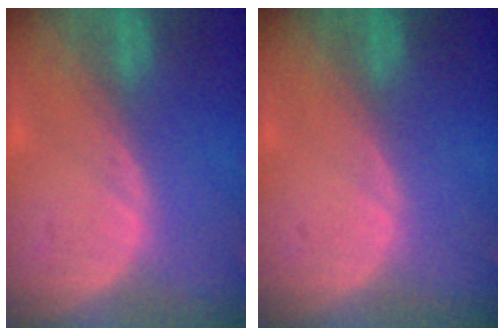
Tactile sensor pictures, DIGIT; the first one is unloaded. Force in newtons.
{"total": 0.0}